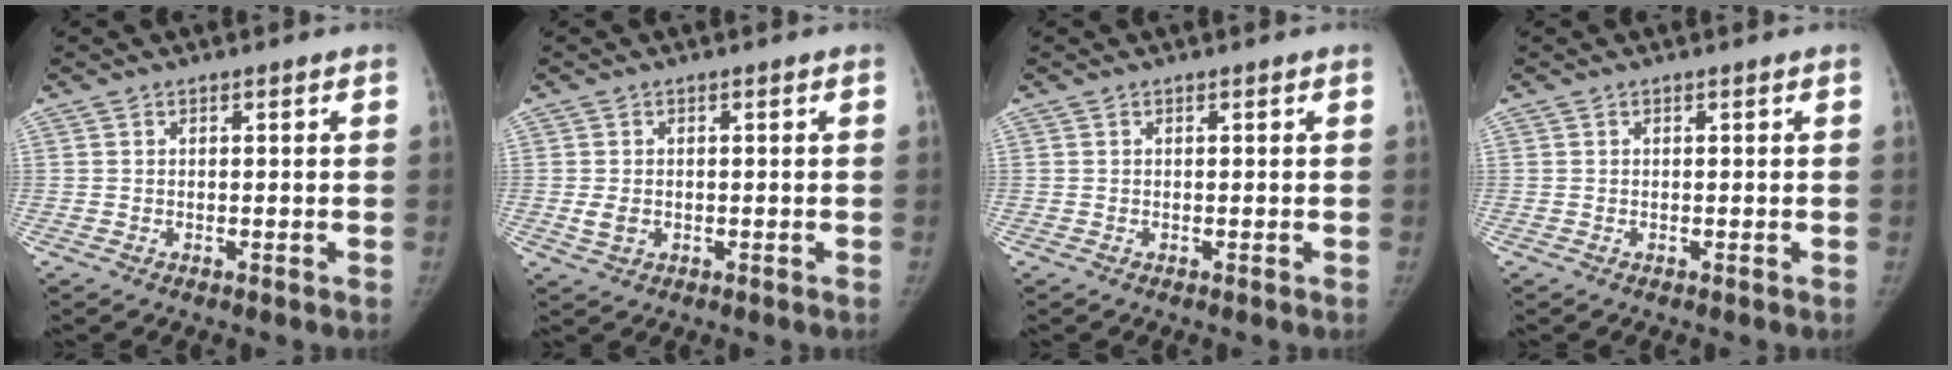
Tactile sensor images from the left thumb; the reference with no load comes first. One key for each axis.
{"total": 2.5, "fx": -0.4, "fy": 1.8, "fz": 1.6, "tx": -0.026, "ty": -0.002, "tz": -0.003}
{"total": 0.0}
{"total": 0.0}